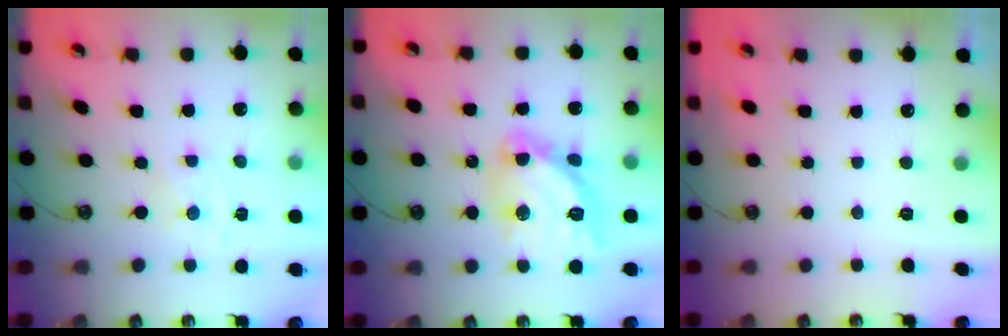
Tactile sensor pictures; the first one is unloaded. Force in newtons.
{"total": 15.2, "press": 15.1, "slide": 1.5}
{"total": 0.0}